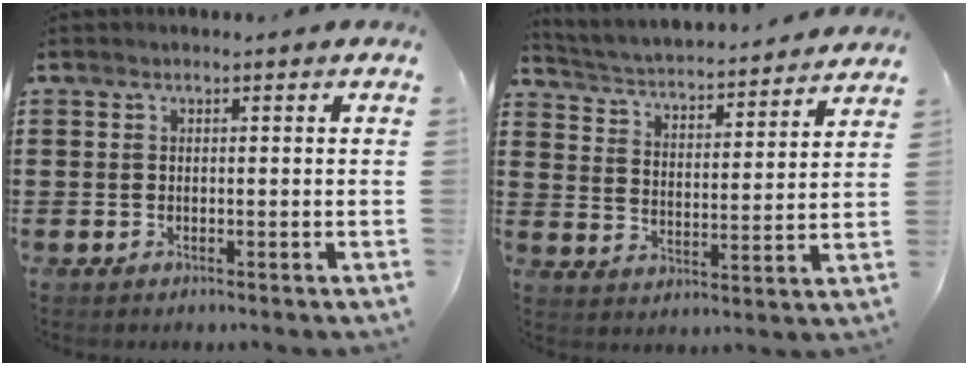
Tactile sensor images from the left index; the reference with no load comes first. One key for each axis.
{"total": 3.2, "fx": 3.1, "fy": -0.3, "fz": 0.4, "tx": -0.028, "ty": -0.033, "tz": 0.044}